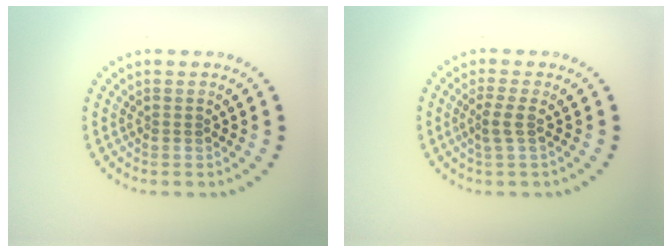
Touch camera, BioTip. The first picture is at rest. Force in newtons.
{"total": 1.6, "press": 1.3, "slide": 1.0}